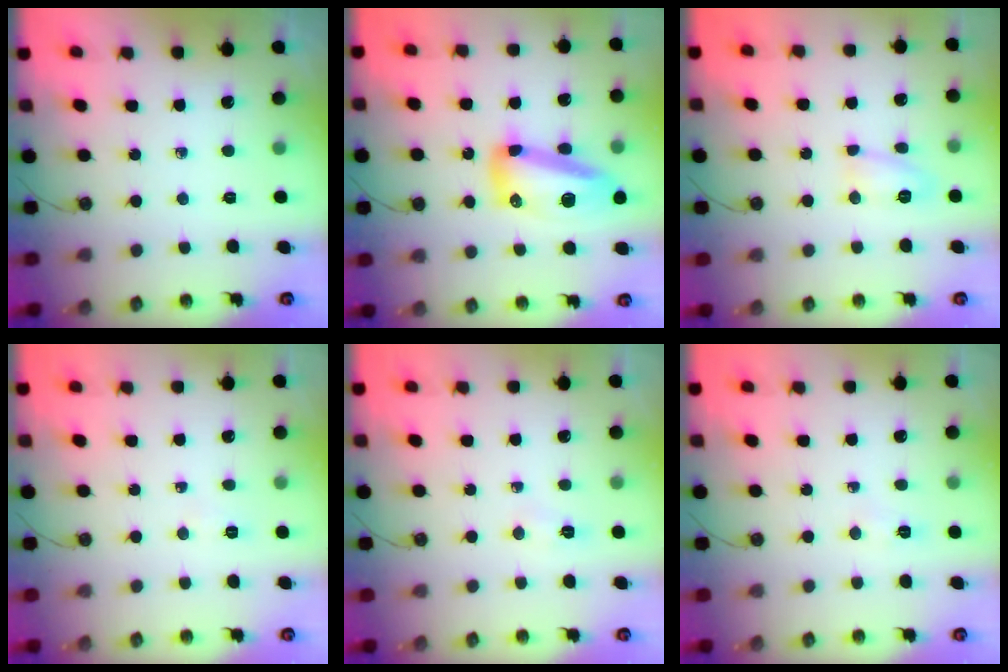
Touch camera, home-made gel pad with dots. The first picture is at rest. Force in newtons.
{"total": 14.7, "press": 14.7, "slide": 1.3}
{"total": 5.9, "press": 5.9, "slide": 0.4}
{"total": 16.1, "press": 5.3, "slide": 15.2}
{"total": 3.6, "press": 3.6, "slide": 0.5}
{"total": 4.8, "press": 3.0, "slide": 3.7}